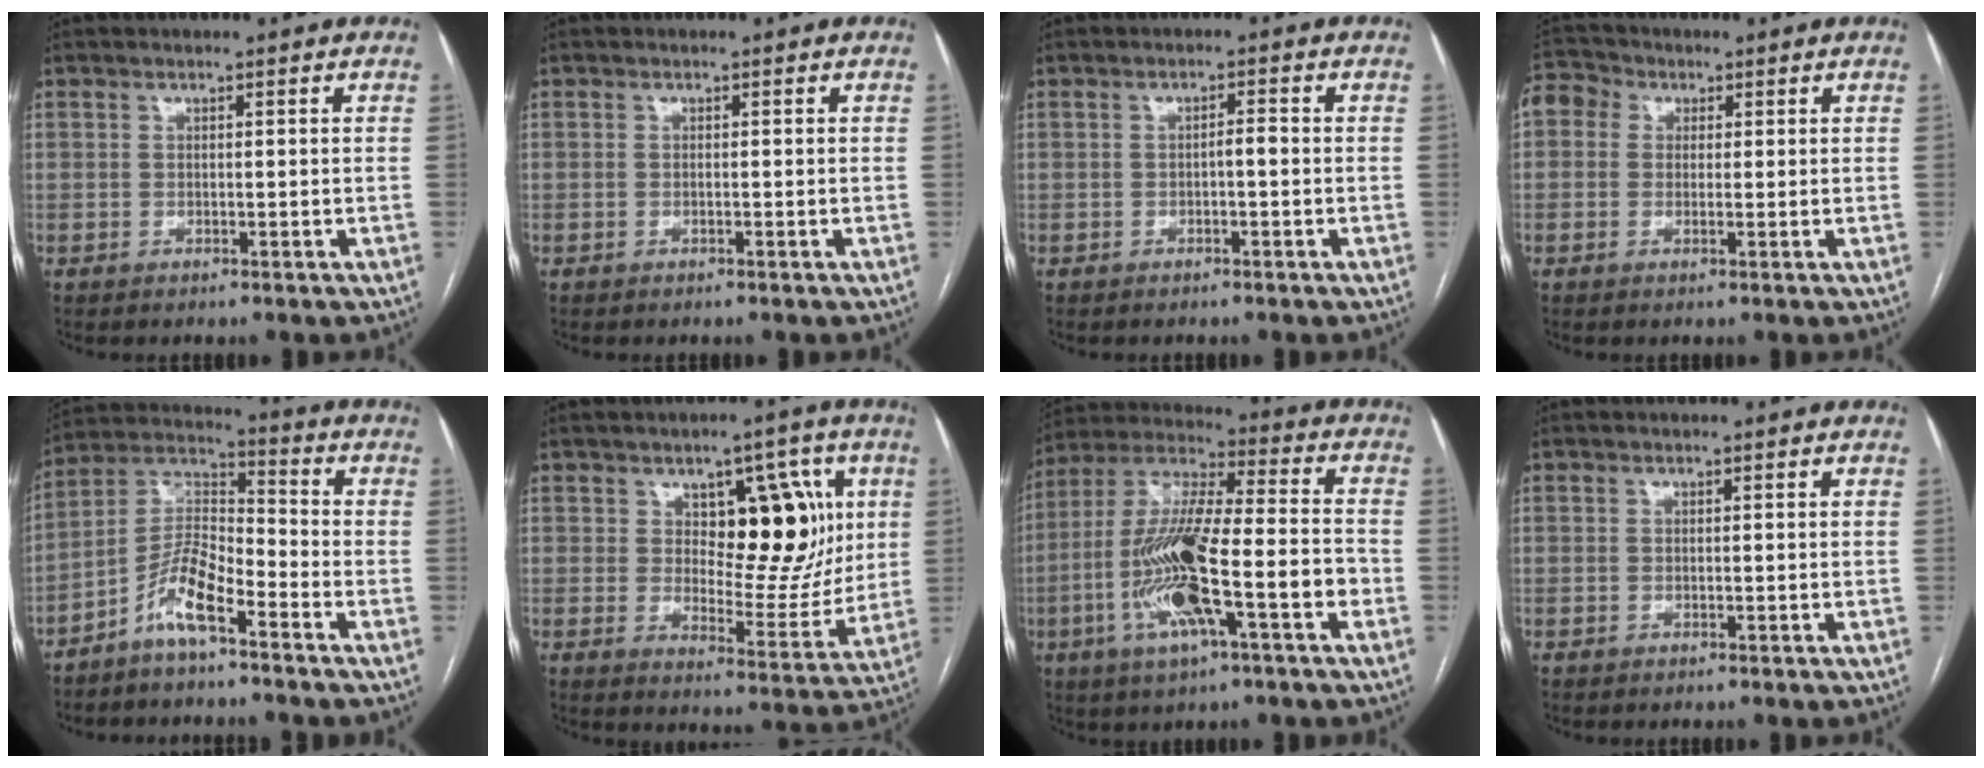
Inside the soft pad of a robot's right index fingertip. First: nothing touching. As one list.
[{"total": 0.0}, {"total": 1.5, "force": [-0.4, 0.3, 1.4], "torque": [-0.021, 0.004, -0.007]}, {"total": 12.4, "force": [3.7, 10.4, 5.7], "torque": [-0.169, 0.053, 0.064]}, {"total": 8.5, "force": [-5.3, 2.0, 6.3], "torque": [-0.133, 0.012, -0.107]}, {"total": 12.8, "force": [3.8, 6.4, 10.4], "torque": [-0.130, 0.018, 0.066]}, {"total": 18.2, "force": [-5.7, 3.1, 17.0], "torque": [-0.336, 0.005, -0.098]}, {"total": 0.0}]